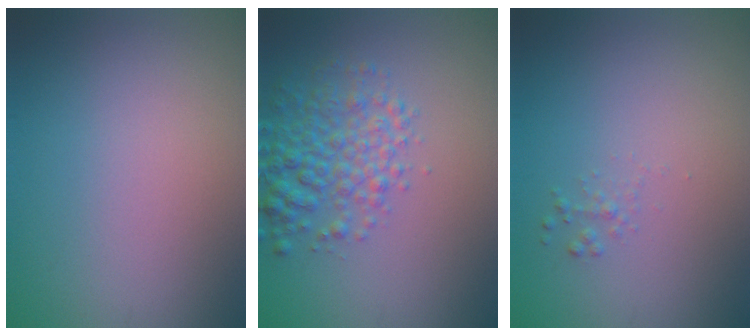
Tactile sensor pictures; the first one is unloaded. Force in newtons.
{"total": 4.4, "press": 4.4, "slide": 0.2}
{"total": 0.6, "press": 0.6, "slide": 0.0}